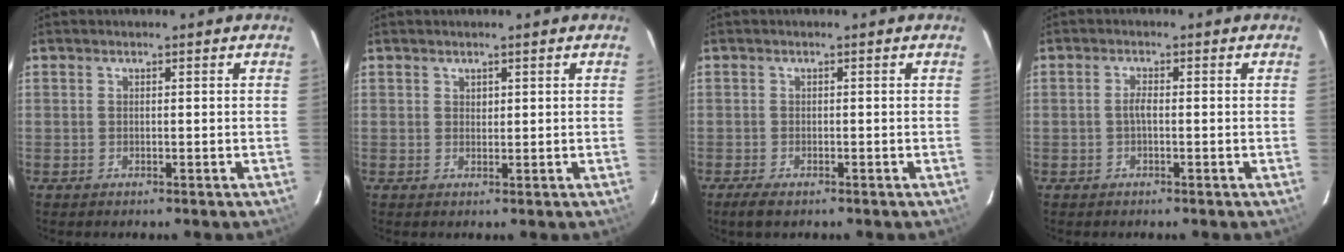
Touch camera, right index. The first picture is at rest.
{"total": 0.8, "force": [0.6, 0.5, 0.1], "torque": [0.000, 0.002, 0.012]}
{"total": 2.7, "force": [-2.0, 1.0, 1.6], "torque": [-0.038, -0.010, -0.036]}
{"total": 1.5, "force": [-0.4, 0.4, 1.4], "torque": [-0.028, 0.004, -0.008]}